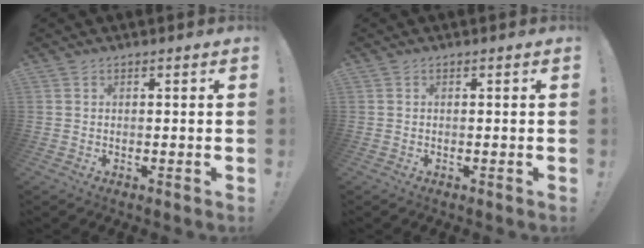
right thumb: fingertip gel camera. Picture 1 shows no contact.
{"total": 0.0}